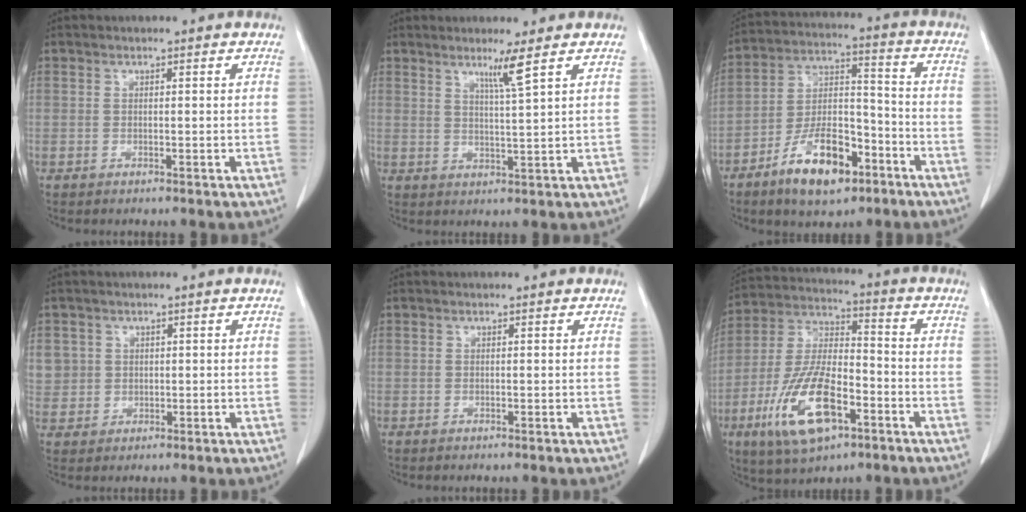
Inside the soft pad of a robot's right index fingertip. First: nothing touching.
{"total": 3.8, "force": [2.3, -1.2, 2.7], "torque": [-0.050, -0.013, 0.045]}
{"total": 13.3, "force": [-7.8, 5.4, 9.3], "torque": [-0.174, 0.007, -0.135]}
{"total": 4.8, "force": [1.5, 4.6, 0.5], "torque": [-0.005, 0.007, 0.036]}
{"total": 0.0}
{"total": 15.7, "force": [-6.8, 5.6, 13.0], "torque": [-0.274, -0.005, -0.118]}